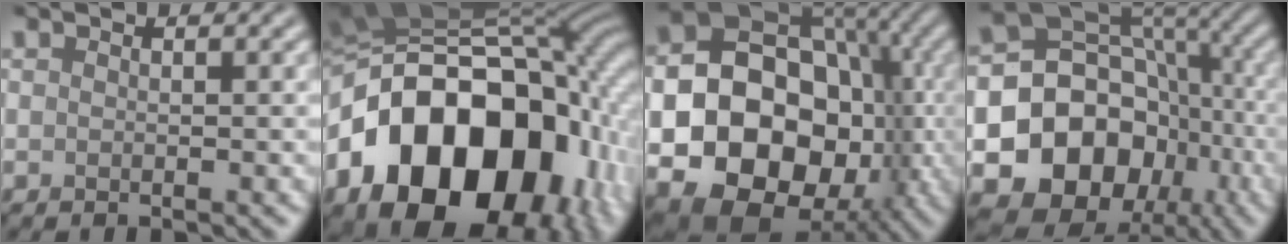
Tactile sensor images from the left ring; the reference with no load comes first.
{"total": 20.8, "force": [-4.9, 15.4, 13.1], "torque": [-0.252, -0.011, -0.077]}
{"total": 22.1, "force": [-4.6, 18.8, 10.7], "torque": [-0.164, -0.043, -0.099]}
{"total": 15.0, "force": [-5.2, 12.3, 6.7], "torque": [-0.108, -0.001, -0.108]}